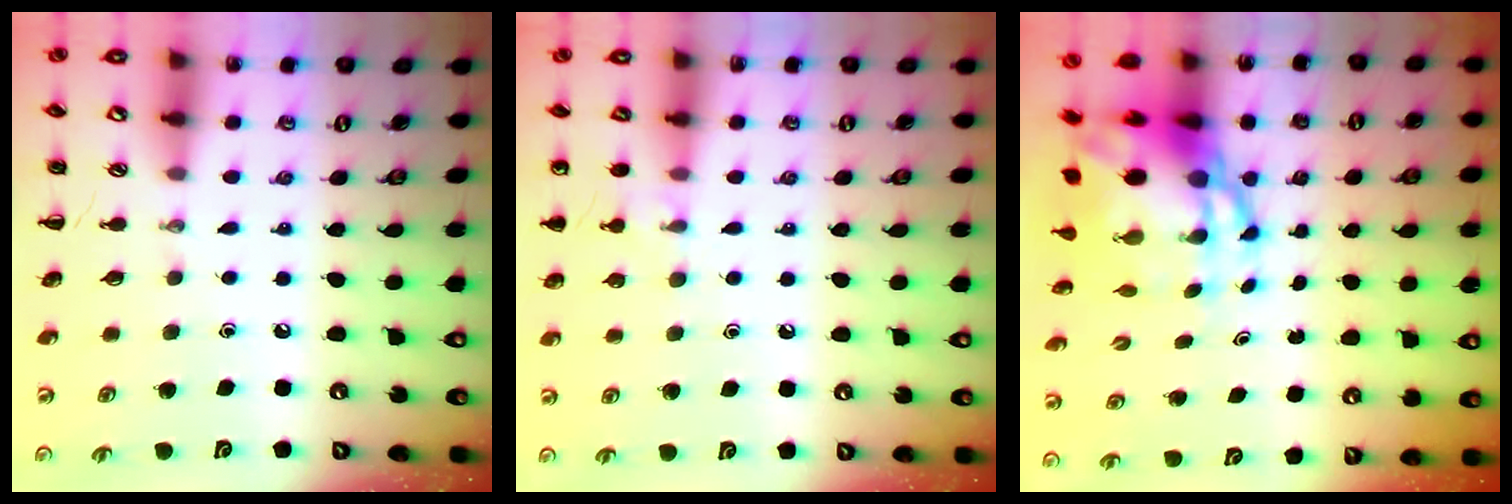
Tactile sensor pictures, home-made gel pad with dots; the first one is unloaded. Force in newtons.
{"total": 6.6, "press": 6.4, "slide": 1.7}
{"total": 9.4, "press": 9.1, "slide": 2.6}